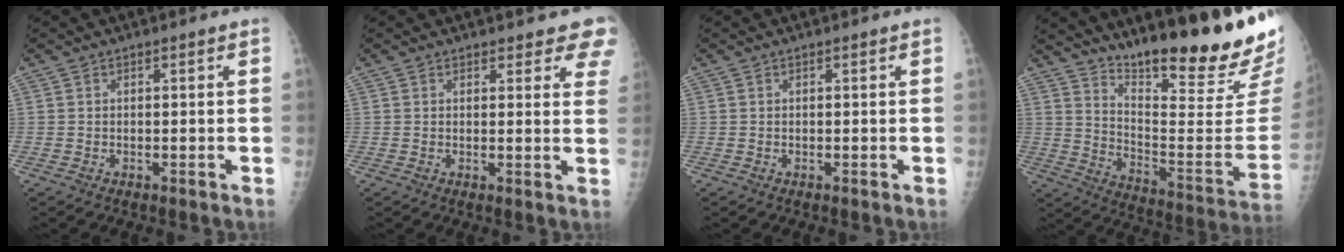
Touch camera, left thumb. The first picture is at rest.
{"total": 7.3, "force": [6.5, 2.8, 1.8], "torque": [0.030, -0.025, 0.049]}
{"total": 0.0}
{"total": 24.2, "force": [20.0, 2.0, 13.5], "torque": [-0.183, -0.168, 0.293]}